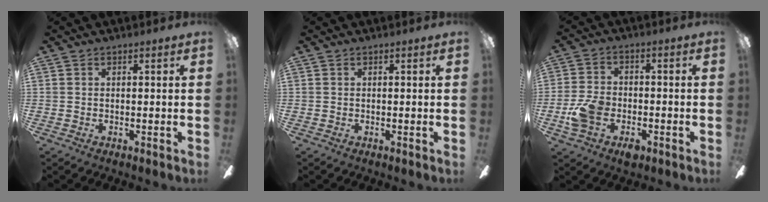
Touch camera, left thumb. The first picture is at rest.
{"total": 0.0}
{"total": 7.9, "force": [-2.8, 5.6, 4.8], "torque": [-0.088, 0.021, -0.050]}